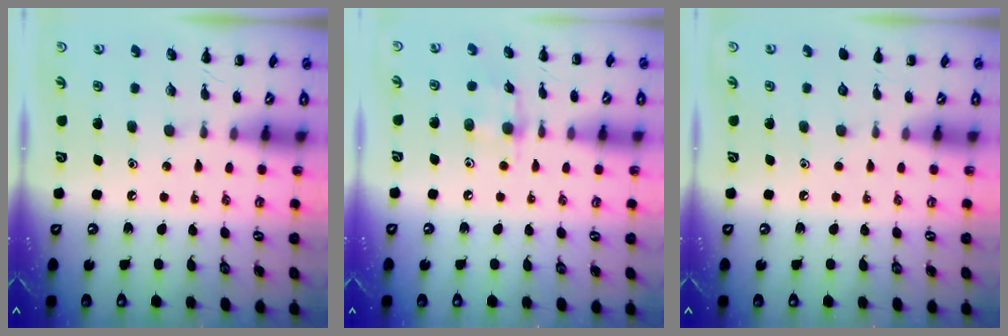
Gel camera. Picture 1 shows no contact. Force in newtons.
{"total": 5.2, "press": 5.1, "slide": 0.8}
{"total": 0.0}